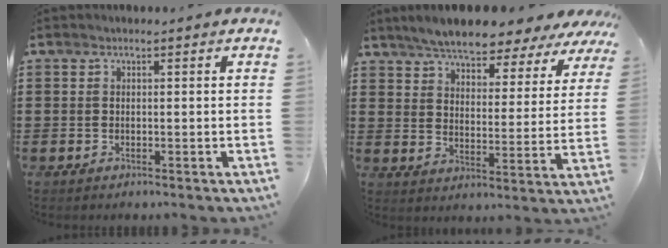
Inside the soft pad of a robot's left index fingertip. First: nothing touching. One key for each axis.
{"total": 6.2, "fx": 5.9, "fy": 0.5, "fz": 1.7, "tx": -0.064, "ty": -0.036, "tz": 0.102}